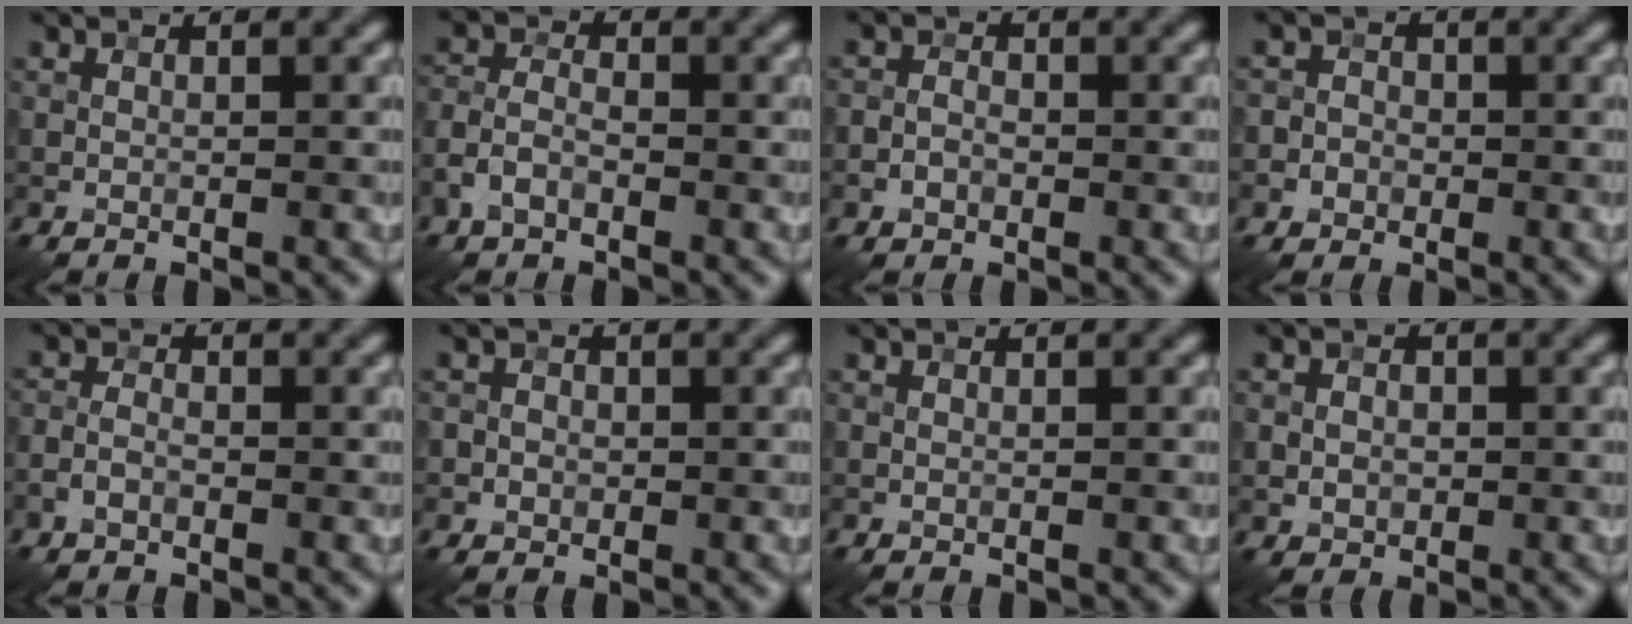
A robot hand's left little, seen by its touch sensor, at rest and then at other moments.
{"total": 2.8, "force": [-1.5, 1.7, 1.7], "torque": [-0.033, 0.007, -0.038]}
{"total": 1.5, "force": [-0.6, 1.1, 0.7], "torque": [-0.009, 0.003, -0.014]}
{"total": 2.3, "force": [-0.7, 2.1, 0.5], "torque": [0.013, 0.010, -0.025]}
{"total": 1.5, "force": [-0.8, 0.9, 0.9], "torque": [-0.018, 0.004, -0.020]}
{"total": 1.5, "force": [-0.1, 1.5, 0.4], "torque": [0.010, 0.001, -0.008]}
{"total": 0.0}
{"total": 2.1, "force": [0.1, 1.9, 0.9], "torque": [-0.008, 0.004, -0.003]}